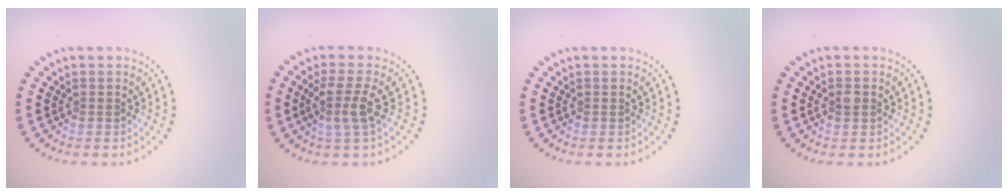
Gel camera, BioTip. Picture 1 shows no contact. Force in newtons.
{"total": 2.7, "press": 2.2, "slide": 1.6}
{"total": 0.0}
{"total": 0.9, "press": 0.9, "slide": 0.0}